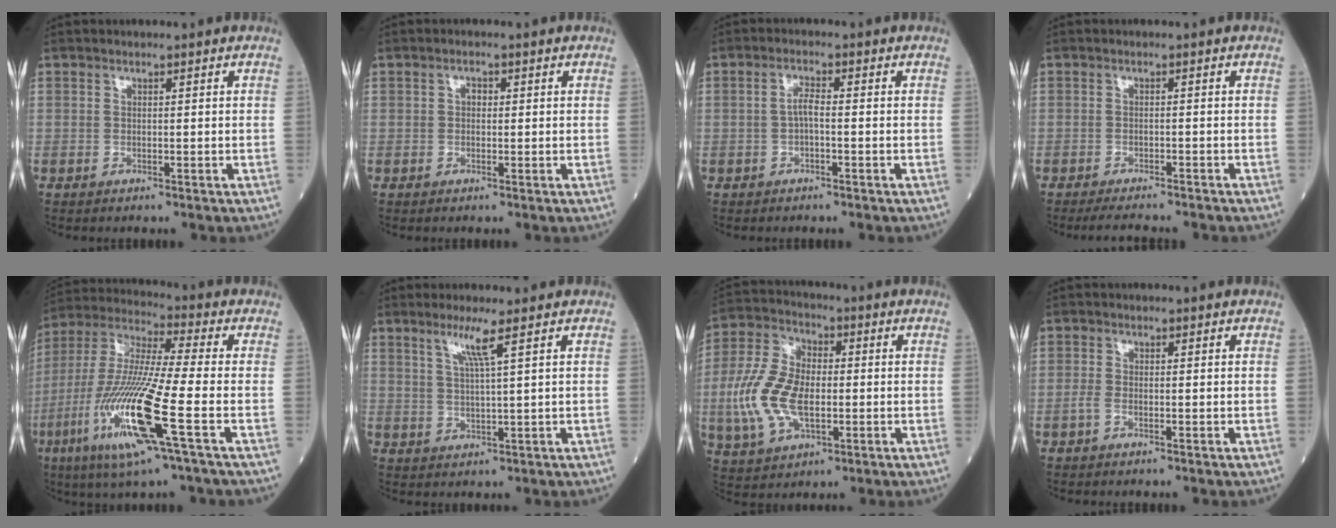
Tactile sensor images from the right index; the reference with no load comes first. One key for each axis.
{"total": 1.2, "fx": 0.2, "fy": 0.9, "fz": 0.9, "tx": -0.012, "ty": 0.007, "tz": 0.001}
{"total": 2.2, "fx": -0.6, "fy": 0.4, "fz": 2.1, "tx": -0.037, "ty": 0.005, "tz": -0.013}
{"total": 6.3, "fx": -5.7, "fy": 0.5, "fz": 2.7, "tx": -0.036, "ty": -0.012, "tz": -0.082}
{"total": 17.2, "fx": -6.0, "fy": 0.1, "fz": 16.1, "tx": -0.339, "ty": -0.021, "tz": -0.120}
{"total": 3.9, "fx": 2.1, "fy": -0.9, "fz": 3.1, "tx": -0.066, "ty": -0.005, "tz": 0.044}
{"total": 12.5, "fx": -1.7, "fy": 6.9, "fz": 10.3, "tx": -0.240, "ty": 0.014, "tz": -0.031}
{"total": 1.1, "fx": -0.5, "fy": 0.4, "fz": 0.9, "tx": -0.019, "ty": 0.001, "tz": -0.012}